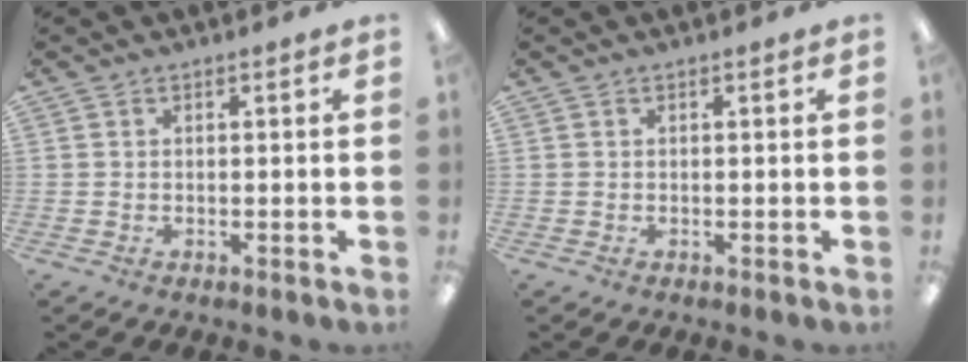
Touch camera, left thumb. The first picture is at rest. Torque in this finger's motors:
{"motor_torque": [0.00, 0.00, 0.00, 0.00, 0.00]}